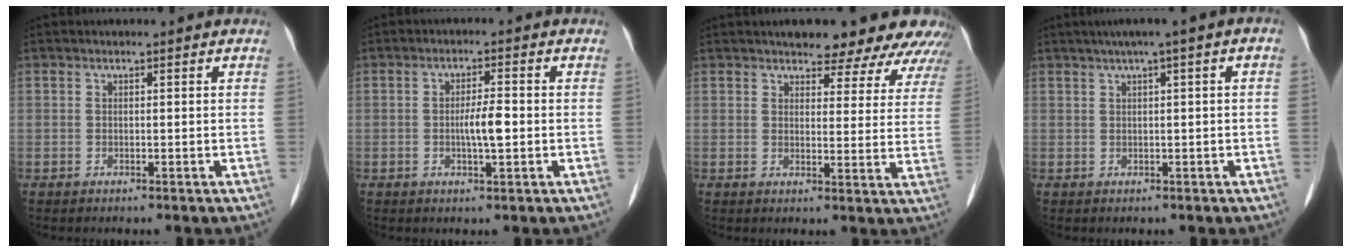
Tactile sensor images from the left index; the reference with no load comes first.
{"total": 3.8, "force": [-0.6, 0.6, 3.7], "torque": [-0.069, -0.002, -0.007]}
{"total": 14.9, "force": [13.1, 4.4, 5.5], "torque": [-0.028, -0.005, 0.131]}
{"total": 4.9, "force": [1.8, 0.3, 4.5], "torque": [-0.070, 0.025, 0.027]}